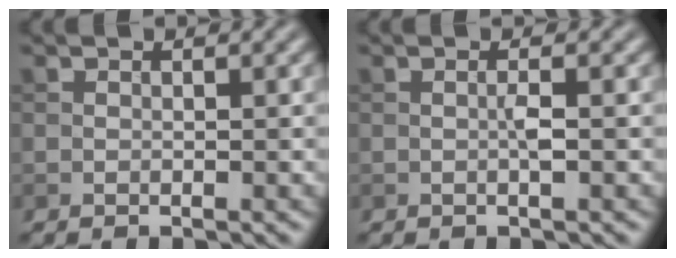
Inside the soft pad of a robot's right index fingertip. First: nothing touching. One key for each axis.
{"total": 1.0, "fx": -0.1, "fy": 0.0, "fz": 1.0, "tx": -0.020, "ty": 0.002, "tz": -0.004}